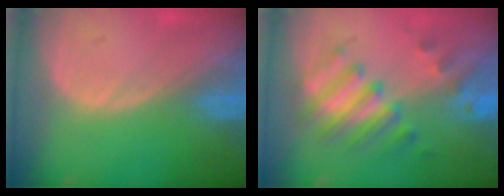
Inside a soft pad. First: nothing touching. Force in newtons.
{"total": 7.6, "press": 7.5, "slide": 1.4}